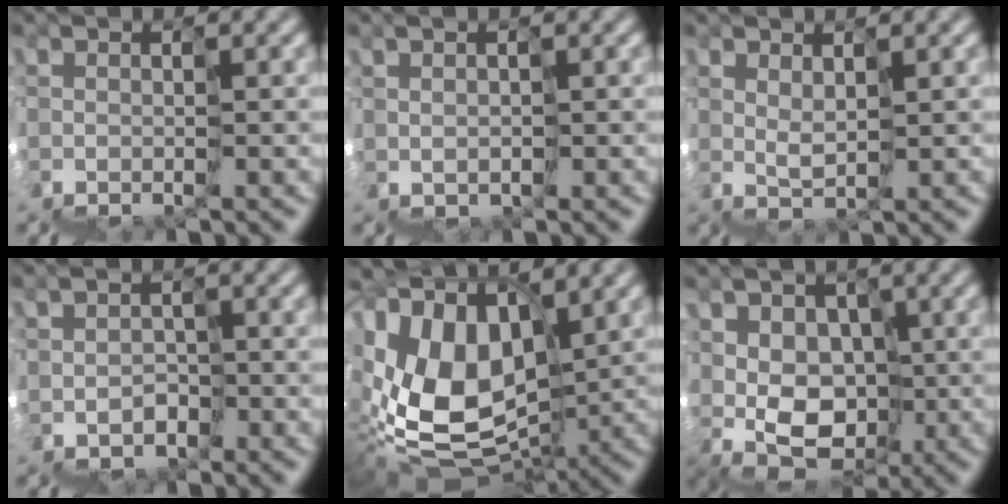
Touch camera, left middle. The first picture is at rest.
{"total": 1.0, "force": [0.8, 0.0, -0.6], "torque": [0.021, 0.016, 0.019]}
{"total": 4.4, "force": [2.6, -2.4, -2.6], "torque": [0.035, 0.033, 0.039]}
{"total": 1.7, "force": [-0.1, 0.2, -1.7], "torque": [0.032, 0.018, -0.014]}
{"total": 9.8, "force": [2.9, 5.9, 7.3], "torque": [-0.129, 0.030, 0.047]}
{"total": 3.1, "force": [1.5, 2.5, 1.0], "torque": [-0.008, 0.036, 0.016]}